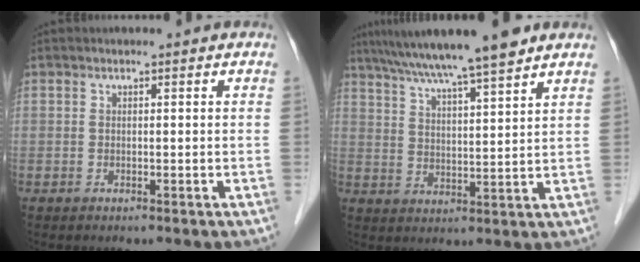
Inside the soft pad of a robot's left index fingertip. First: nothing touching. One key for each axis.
{"total": 11.5, "fx": 9.3, "fy": 0.1, "fz": 6.8, "tx": -0.116, "ty": 0.021, "tz": 0.140}